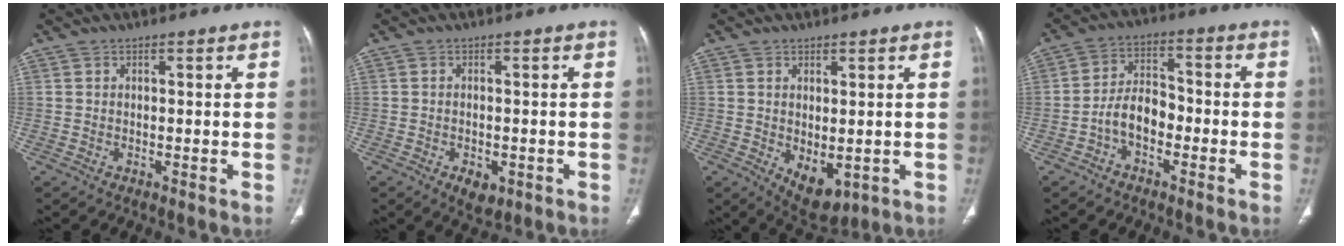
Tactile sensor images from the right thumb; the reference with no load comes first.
{"total": 3.9, "force": [-1.6, 2.3, 2.7], "torque": [-0.034, 0.003, -0.016]}
{"total": 6.8, "force": [-1.2, 3.8, 5.5], "torque": [-0.073, -0.010, 0.003]}
{"total": 7.0, "force": [-2.8, 4.3, 4.8], "torque": [-0.073, 0.036, -0.059]}